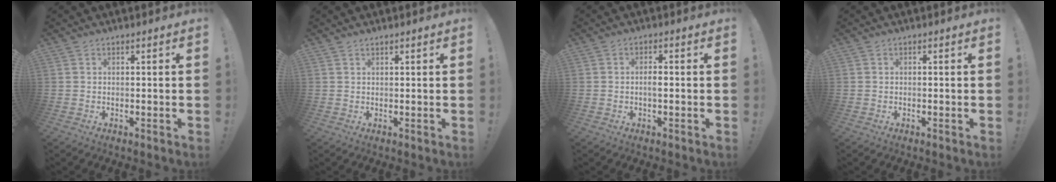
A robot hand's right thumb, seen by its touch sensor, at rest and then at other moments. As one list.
[{"total": 0.8, "force": [0.7, 0.1, 0.4], "torque": [-0.013, 0.004, 0.013]}, {"total": 2.6, "force": [-0.5, 0.8, 2.4], "torque": [-0.034, 0.002, -0.011]}, {"total": 0.0}]